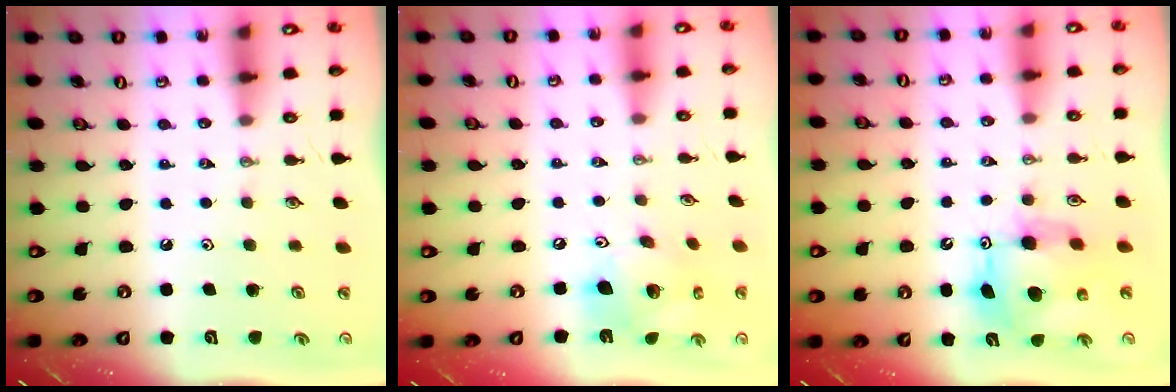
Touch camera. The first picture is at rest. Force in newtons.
{"total": 15.2, "press": 15.1, "slide": 2.1}
{"total": 11.5, "press": 11.4, "slide": 0.9}